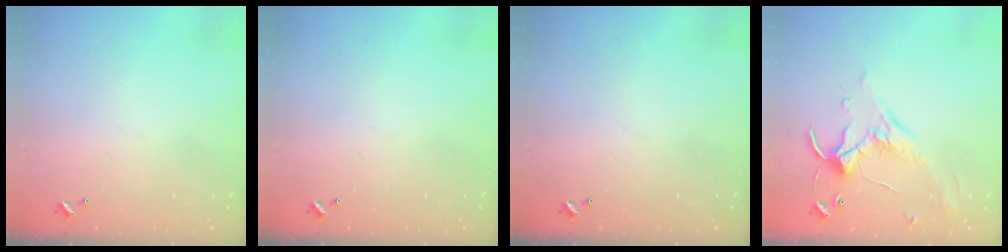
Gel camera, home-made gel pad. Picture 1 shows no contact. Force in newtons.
{"total": 0.0}
{"total": 0.0}
{"total": 1.2, "press": 0.6, "slide": 1.1}